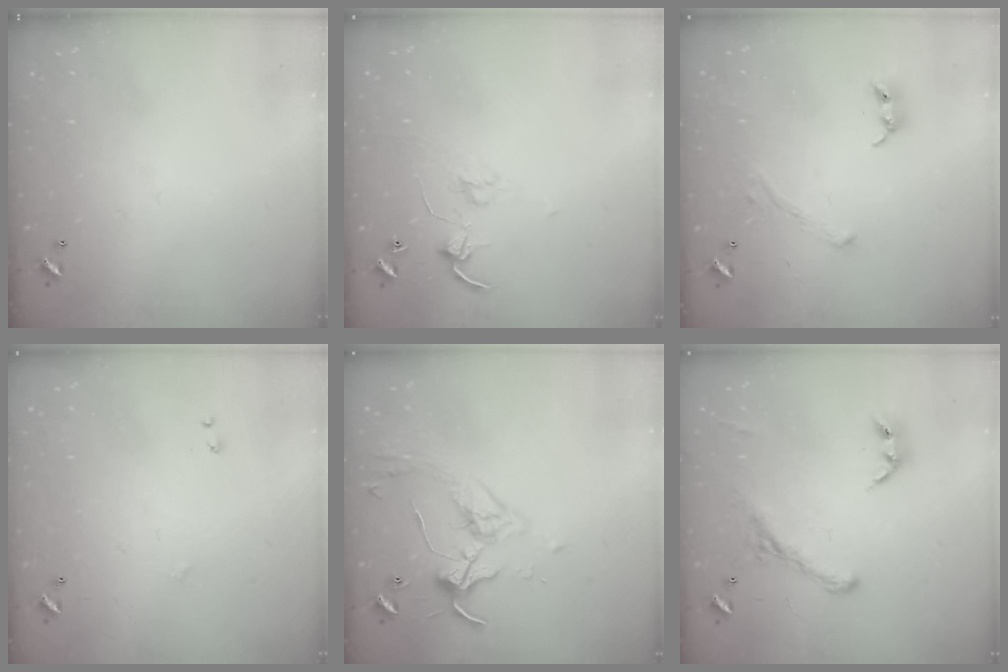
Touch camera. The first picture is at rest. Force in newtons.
{"total": 3.2, "press": 3.2, "slide": 0.0}
{"total": 1.8, "press": 1.6, "slide": 0.9}
{"total": 6.7, "press": 6.6, "slide": 0.6}
{"total": 3.6, "press": 3.5, "slide": 0.7}
{"total": 2.9, "press": 2.7, "slide": 1.2}